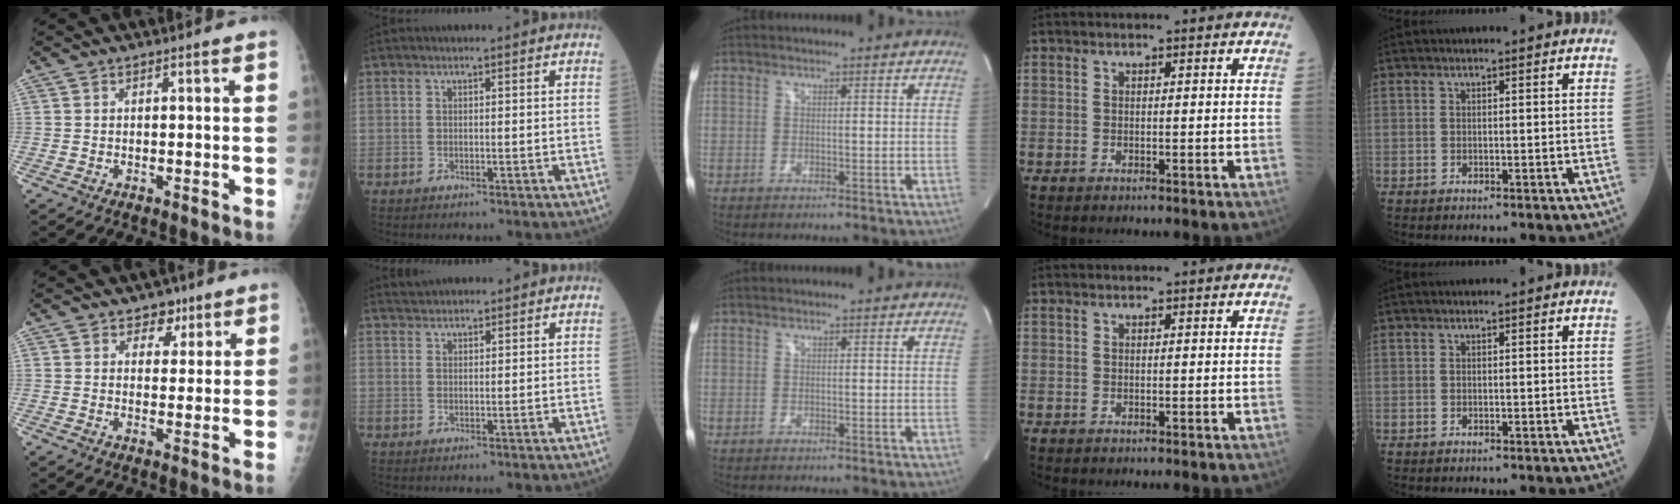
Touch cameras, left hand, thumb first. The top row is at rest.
{"thumb": {"total": 4.5, "force": [2.8, 3.2, 1.4], "torque": [0.012, -0.012, 0.039]}, "index": {"total": 2.2, "force": [2.1, 0.6, 0.1], "torque": [-0.009, 0.021, 0.040]}}